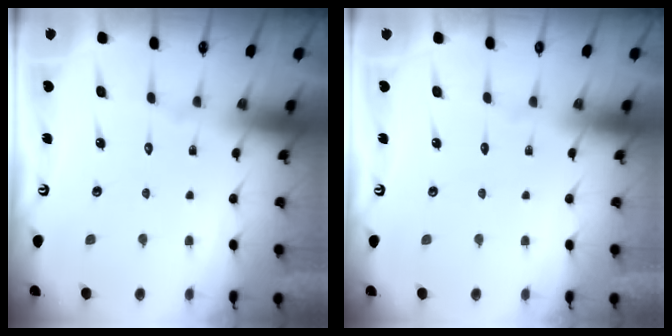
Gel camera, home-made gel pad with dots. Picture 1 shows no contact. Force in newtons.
{"total": 0.0}